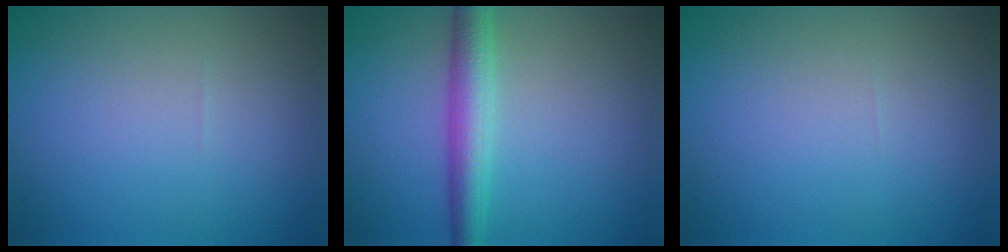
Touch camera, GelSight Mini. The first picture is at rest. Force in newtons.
{"total": 4.3, "press": 4.3, "slide": 0.1}
{"total": 0.0}